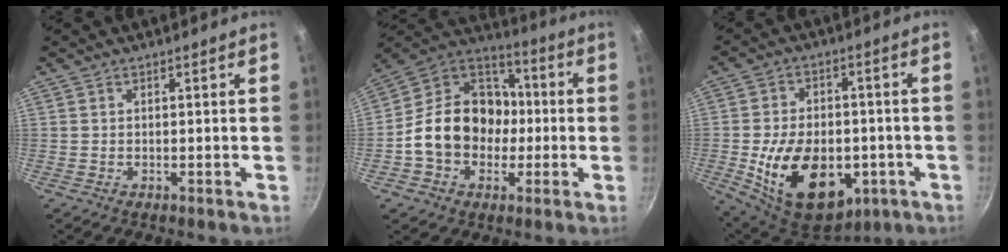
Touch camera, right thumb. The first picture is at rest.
{"total": 18.9, "force": [-2.1, 15.2, 11.0], "torque": [-0.153, 0.049, -0.046]}
{"total": 20.8, "force": [-5.1, 13.6, 14.9], "torque": [-0.223, 0.012, -0.061]}